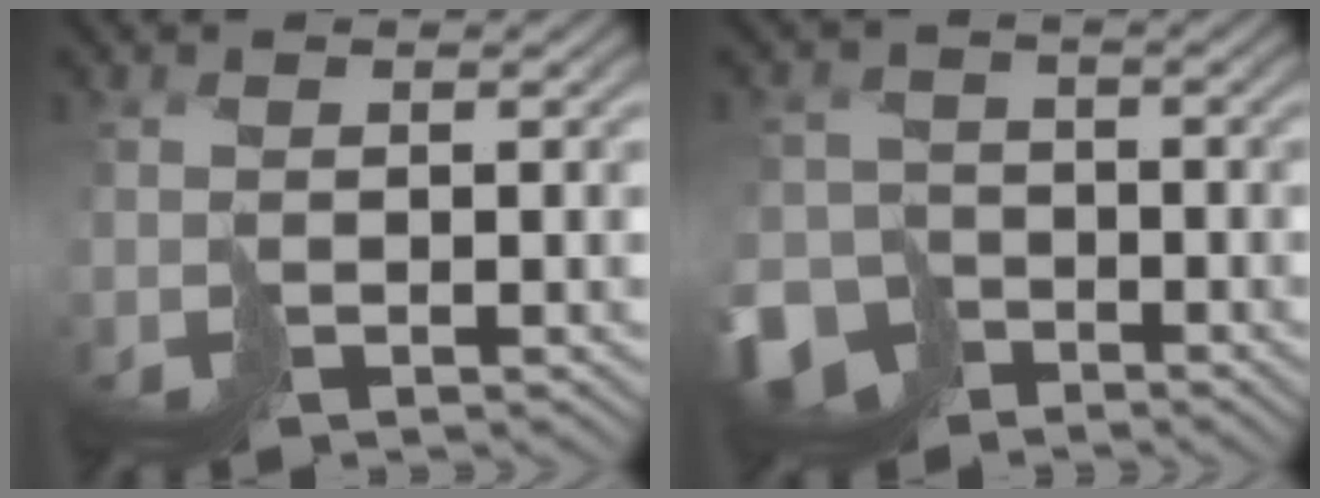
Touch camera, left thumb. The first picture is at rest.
{"total": 7.8, "force": [-5.3, 5.5, 1.6], "torque": [-0.037, -0.032, -0.096]}